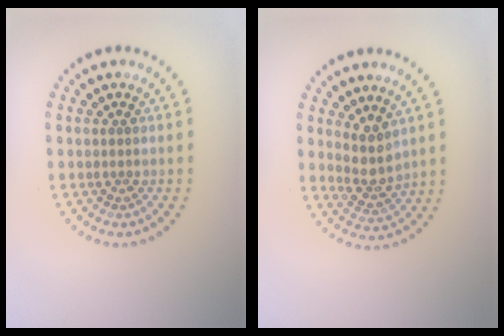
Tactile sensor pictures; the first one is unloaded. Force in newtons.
{"total": 2.9, "press": 2.4, "slide": 1.7}